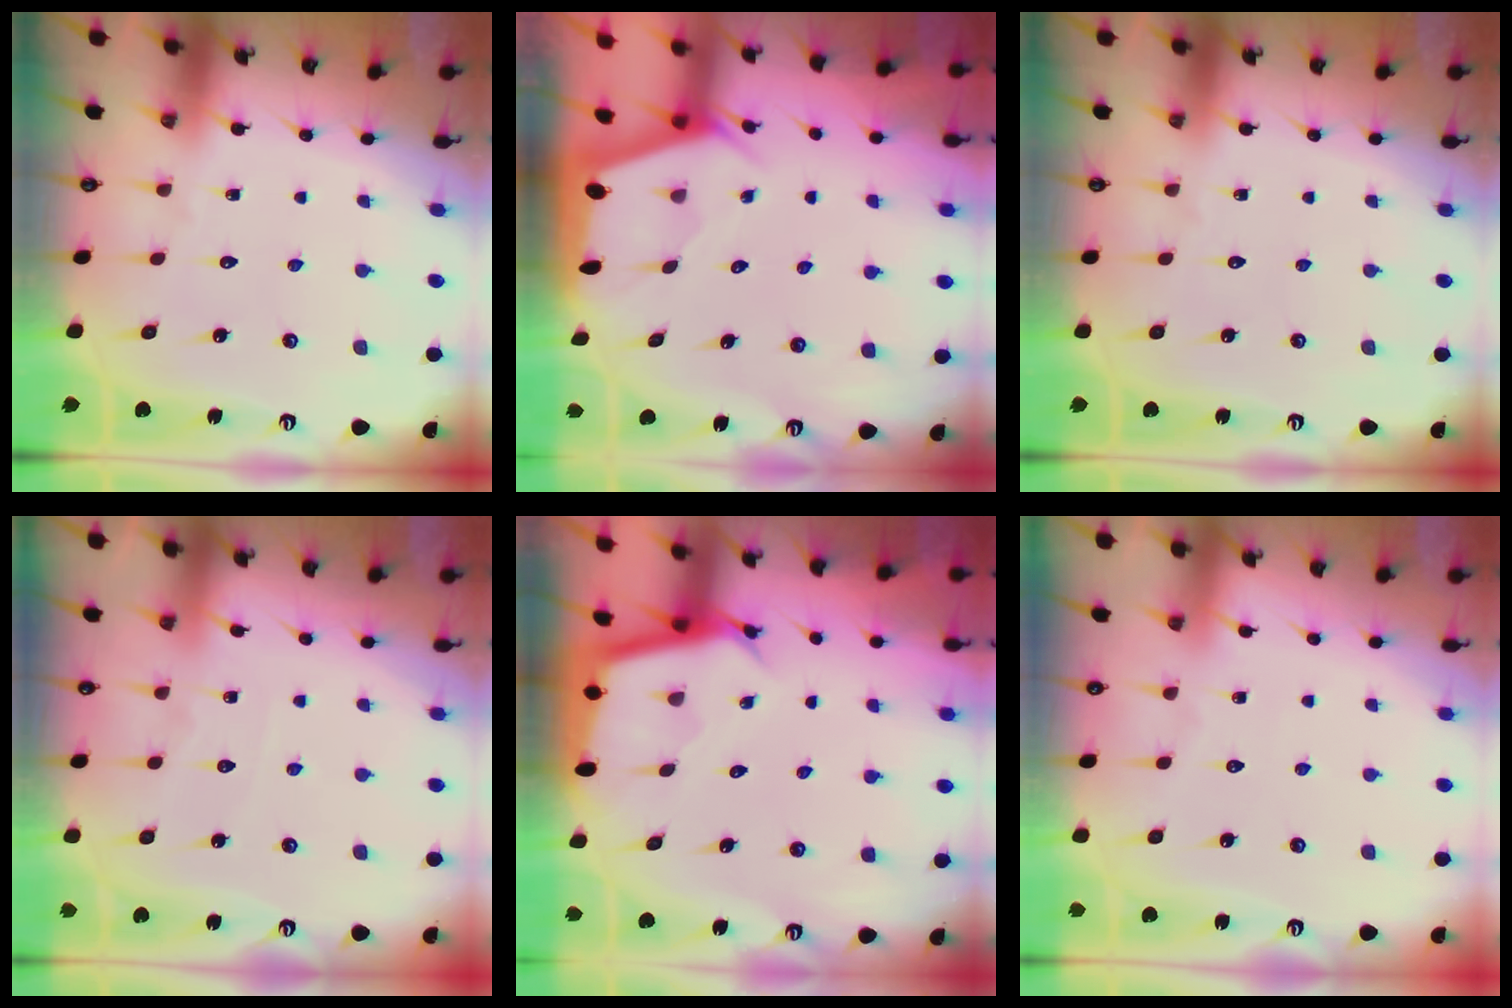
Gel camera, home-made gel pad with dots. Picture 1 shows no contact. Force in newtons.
{"total": 2.0, "press": 2.0, "slide": 0.3}
{"total": 0.0}
{"total": 4.7, "press": 4.7, "slide": 0.5}
{"total": 2.8, "press": 2.8, "slide": 0.0}
{"total": 3.3, "press": 3.3, "slide": 0.4}